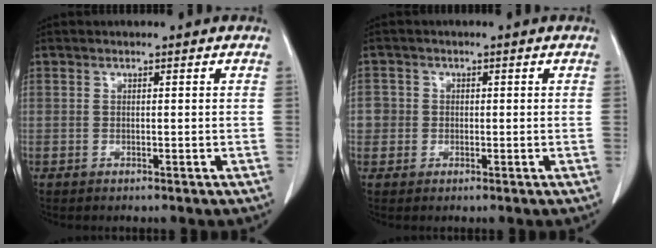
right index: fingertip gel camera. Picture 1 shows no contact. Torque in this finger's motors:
{"motor_torque": [0.11, -0.05, 0.06, 0.01]}